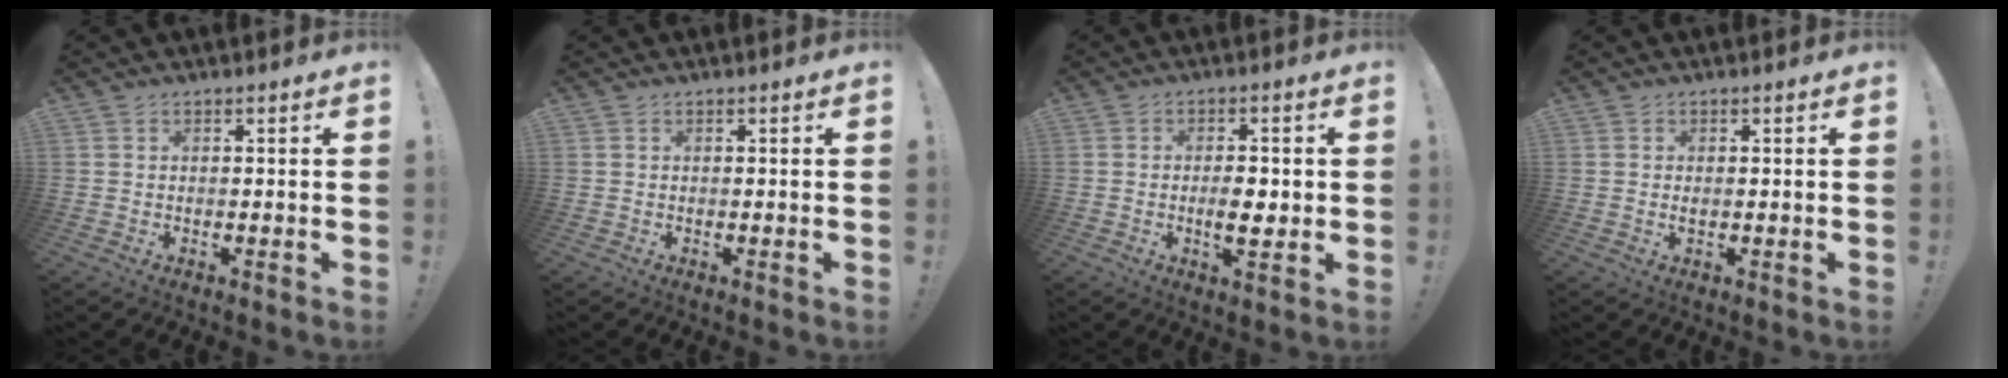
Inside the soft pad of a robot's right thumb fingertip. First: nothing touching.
{"total": 0.0}
{"total": 5.8, "force": [-0.7, 2.2, 5.3], "torque": [-0.075, -0.006, -0.017]}
{"total": 0.7, "force": [0.1, 0.3, 0.6], "torque": [-0.005, -0.001, 0.000]}